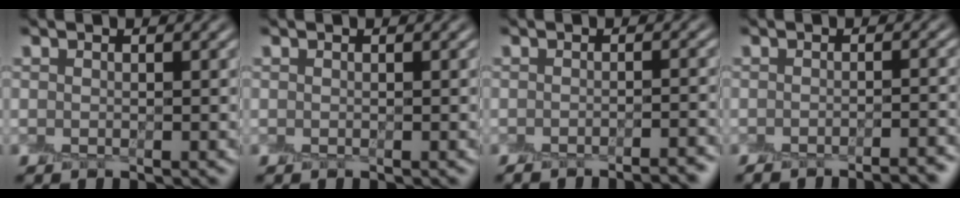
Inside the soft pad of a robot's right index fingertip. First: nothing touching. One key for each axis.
{"total": 0.0}
{"total": 3.3, "fx": -2.8, "fy": 0.5, "fz": 1.7, "tx": -0.019, "ty": 0.007, "tz": -0.039}
{"total": 3.6, "fx": -3.0, "fy": 0.6, "fz": 2.0, "tx": -0.022, "ty": 0.007, "tz": -0.042}